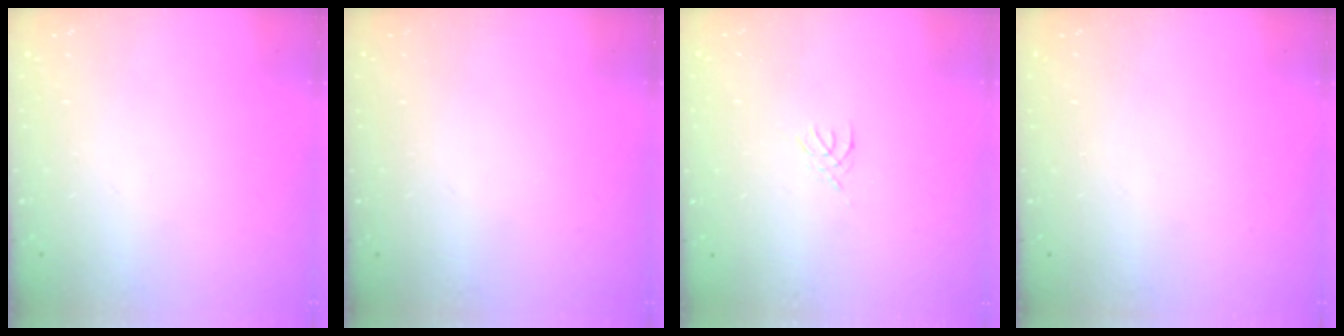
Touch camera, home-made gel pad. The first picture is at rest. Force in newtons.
{"total": 0.0}
{"total": 1.2, "press": 1.2, "slide": 0.3}
{"total": 0.0}